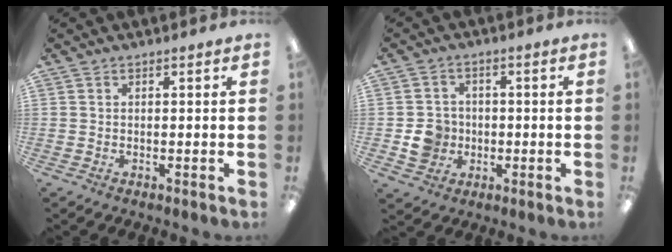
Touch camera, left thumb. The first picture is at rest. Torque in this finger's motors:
{"motor_torque": [0.21, 1.52, 0.22, -0.06, 0.06]}